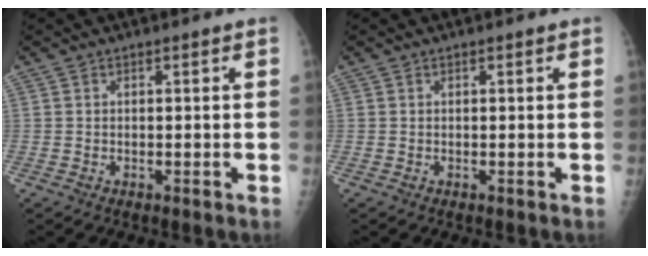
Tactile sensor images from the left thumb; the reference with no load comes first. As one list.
[{"total": 0.0}]